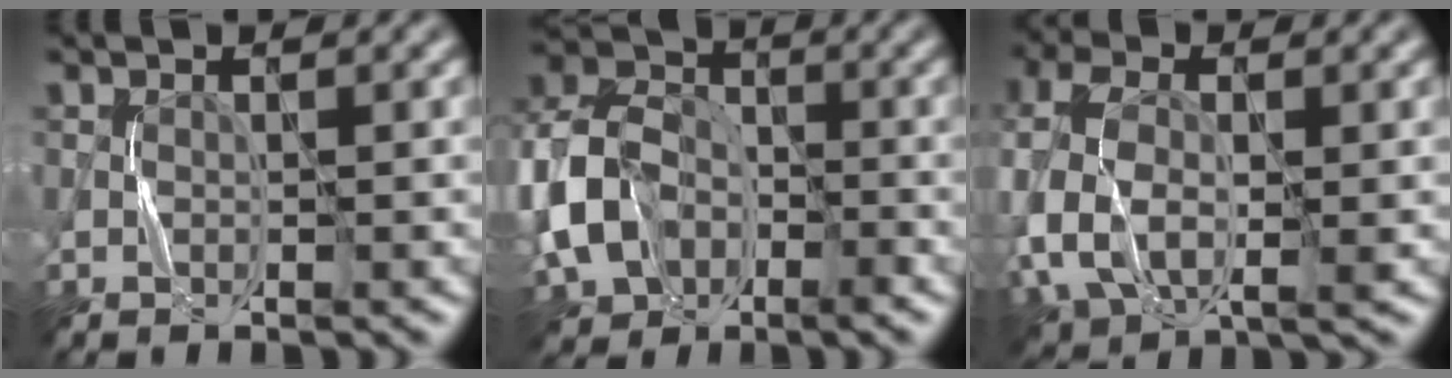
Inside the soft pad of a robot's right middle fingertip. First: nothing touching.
{"total": 9.6, "force": [-2.6, 7.3, 5.7], "torque": [-0.125, -0.001, -0.064]}
{"total": 7.9, "force": [-0.5, 5.3, 5.8], "torque": [-0.151, -0.002, -0.015]}